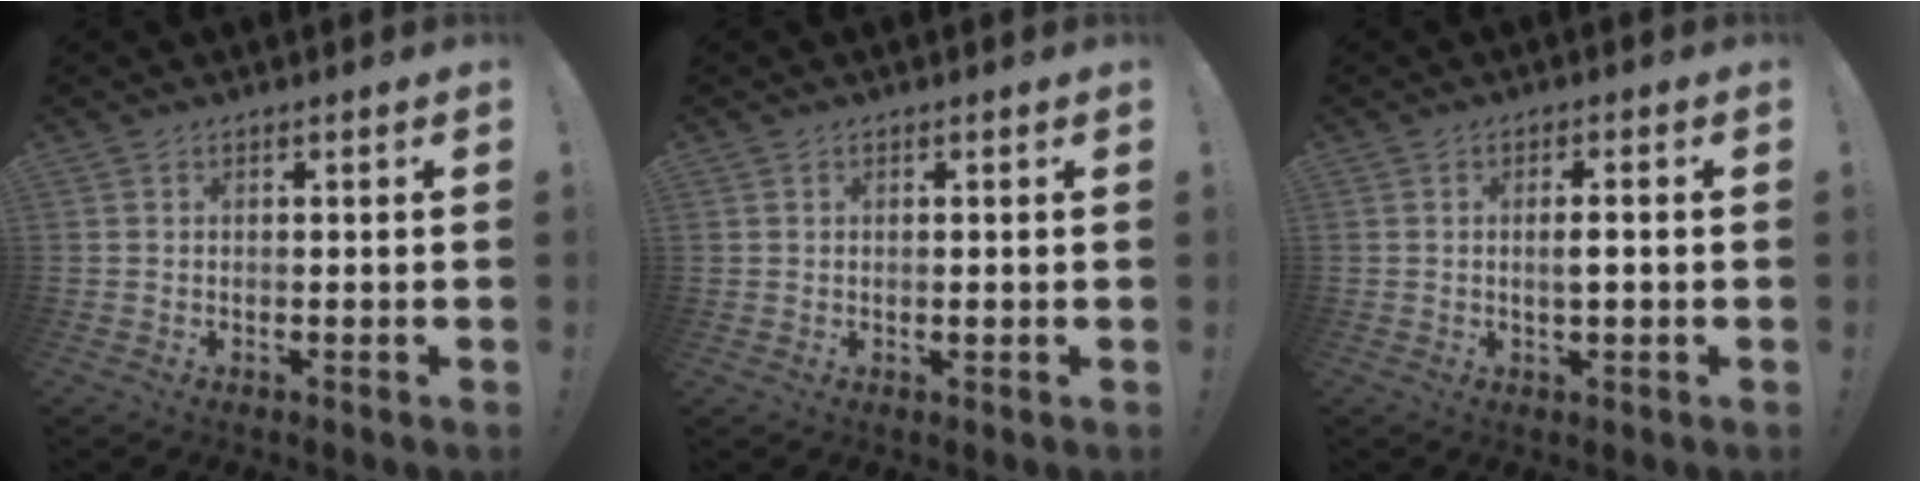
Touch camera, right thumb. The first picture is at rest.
{"total": 1.4, "force": [0.5, 1.3, 0.3], "torque": [-0.002, -0.005, 0.008]}
{"total": 2.9, "force": [-0.3, 0.6, 2.9], "torque": [-0.050, 0.002, -0.008]}